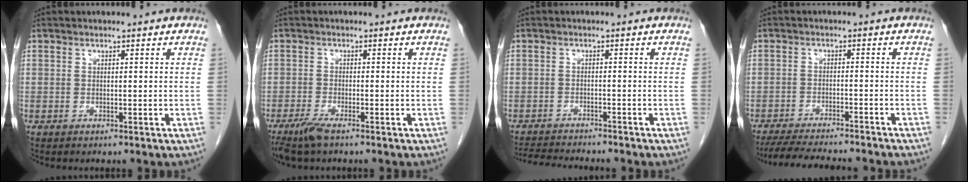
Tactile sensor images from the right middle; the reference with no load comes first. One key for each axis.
{"total": 3.4, "fx": -2.5, "fy": 0.3, "fz": 2.3, "tx": -0.052, "ty": -0.009, "tz": -0.051}
{"total": 7.6, "fx": -7.1, "fy": 0.2, "fz": 2.6, "tx": -0.040, "ty": -0.012, "tz": -0.112}
{"total": 13.5, "fx": -12.1, "fy": 1.2, "fz": 6.0, "tx": -0.092, "ty": -0.021, "tz": -0.170}